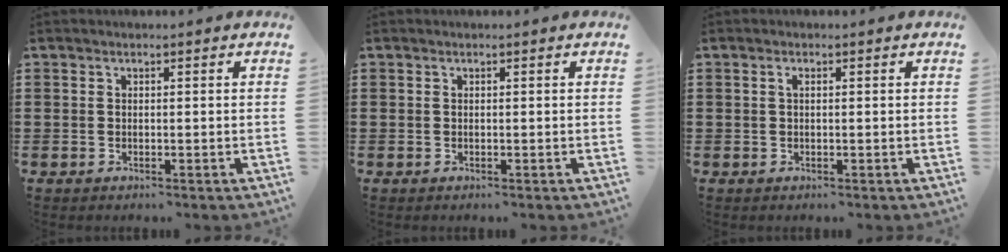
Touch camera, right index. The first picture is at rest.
{"total": 0.0}
{"total": 0.6, "force": [0.1, 0.2, 0.6], "torque": [-0.012, -0.001, 0.002]}